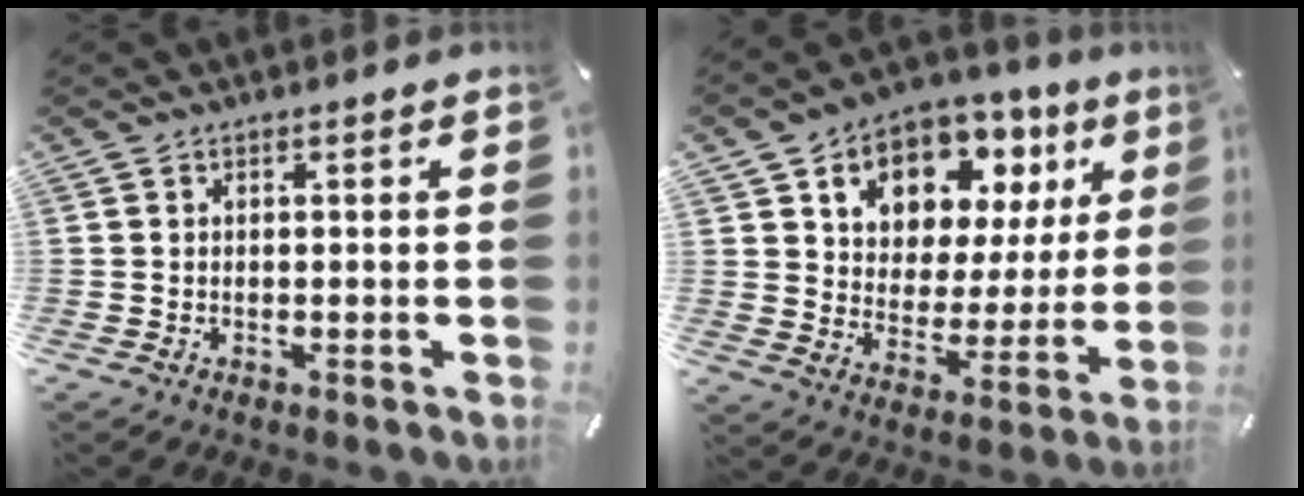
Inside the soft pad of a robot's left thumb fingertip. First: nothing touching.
{"total": 10.8, "force": [6.8, 7.7, 3.3], "torque": [-0.056, -0.059, 0.120]}